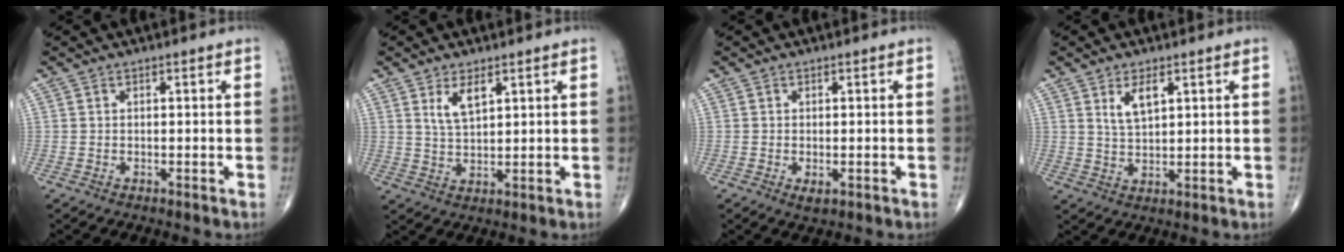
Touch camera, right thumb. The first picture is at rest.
{"total": 4.6, "force": [2.4, 1.9, 3.5], "torque": [-0.060, -0.015, 0.050]}
{"total": 1.6, "force": [-0.5, 0.8, 1.4], "torque": [-0.021, -0.003, -0.005]}
{"total": 4.7, "force": [2.3, 2.0, 3.6], "torque": [-0.062, -0.014, 0.046]}